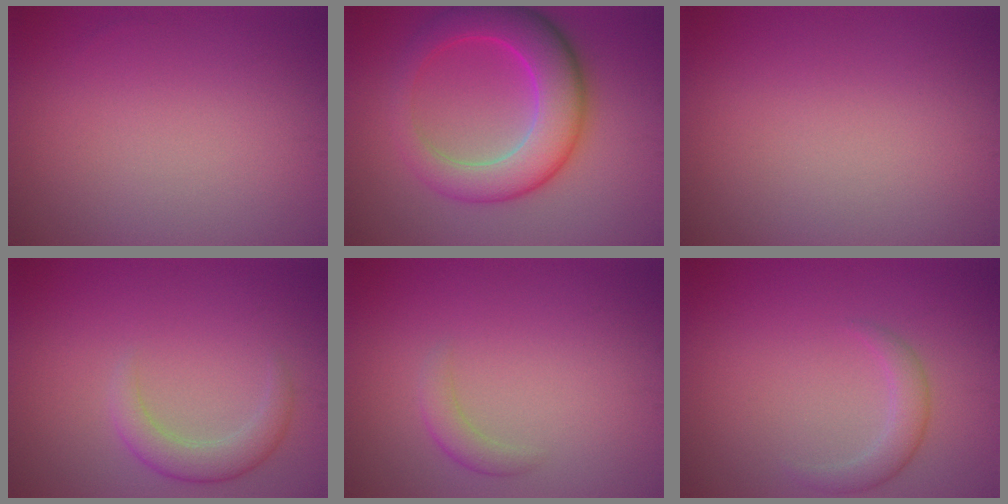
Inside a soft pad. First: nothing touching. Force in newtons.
{"total": 8.0, "press": 8.0, "slide": 0.1}
{"total": 0.0}
{"total": 2.8, "press": 2.8, "slide": 0.2}
{"total": 1.6, "press": 1.6, "slide": 0.0}
{"total": 2.0, "press": 2.0, "slide": 0.1}